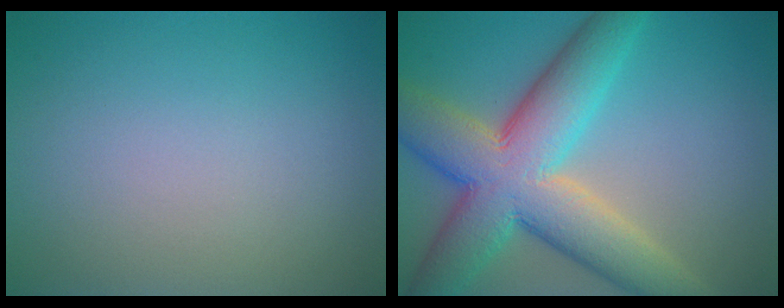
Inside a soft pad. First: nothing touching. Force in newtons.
{"total": 11.4, "press": 11.3, "slide": 0.4}